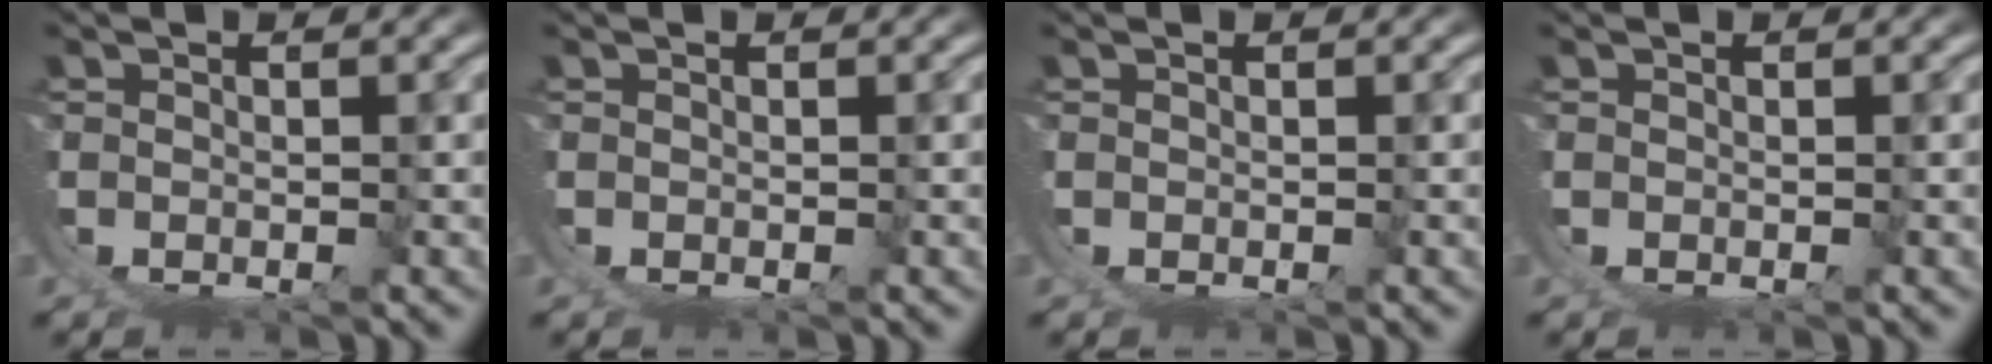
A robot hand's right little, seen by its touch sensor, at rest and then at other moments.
{"total": 0.0}
{"total": 0.0}
{"total": 0.0}